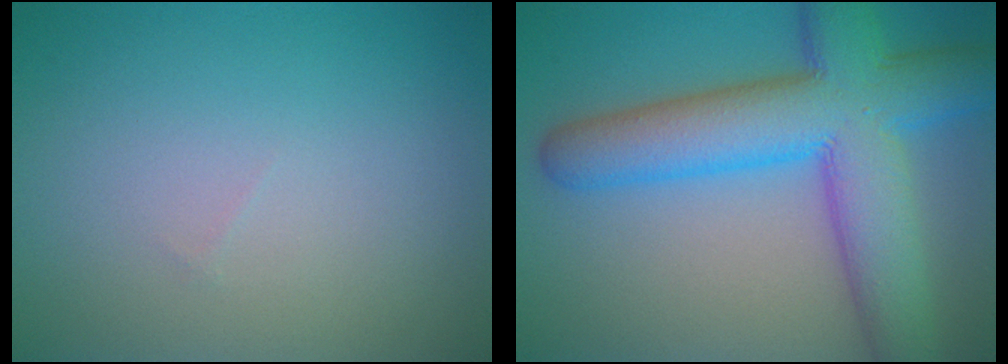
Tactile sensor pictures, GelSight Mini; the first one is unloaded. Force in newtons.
{"total": 10.9, "press": 10.9, "slide": 0.6}